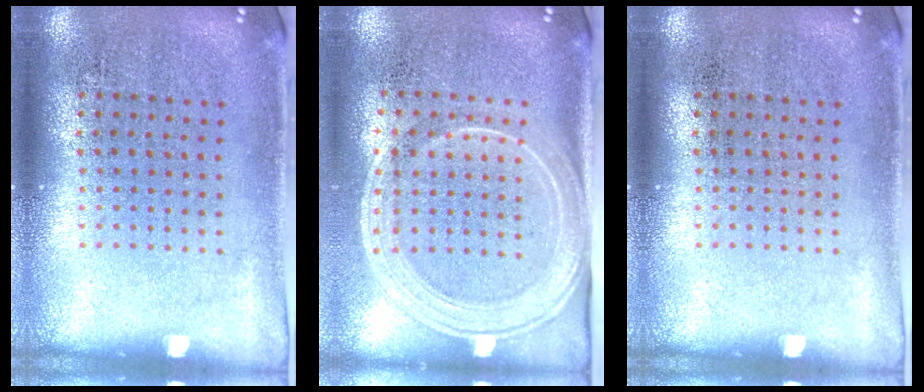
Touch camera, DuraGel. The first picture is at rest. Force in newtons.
{"total": 2.1, "press": 1.8, "slide": 1.1}
{"total": 0.0}